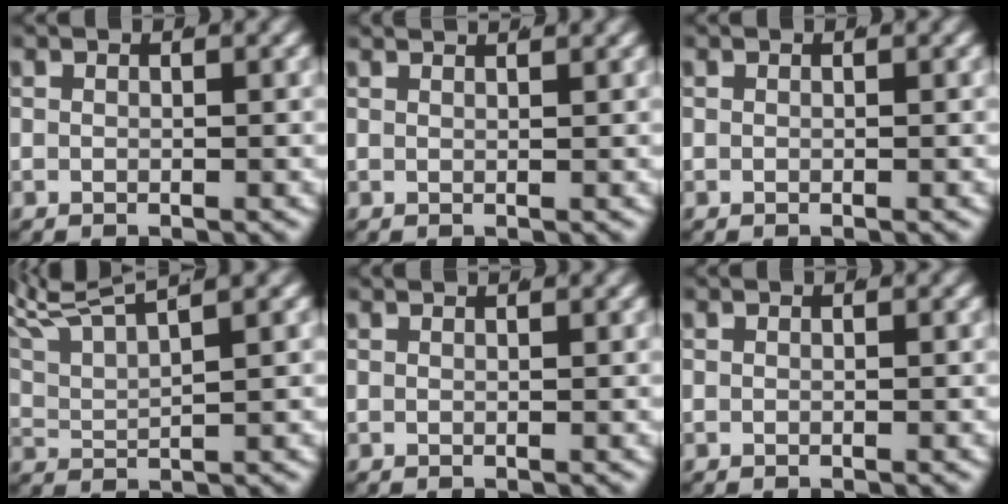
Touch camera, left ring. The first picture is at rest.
{"total": 1.8, "force": [1.6, -0.4, 0.6], "torque": [-0.001, 0.003, 0.026]}
{"total": 0.0}
{"total": 7.5, "force": [5.4, 3.4, 3.9], "torque": [-0.075, 0.021, 0.081]}
{"total": 0.8, "force": [0.7, -0.4, 0.1], "torque": [0.005, 0.002, 0.011]}
{"total": 0.0}